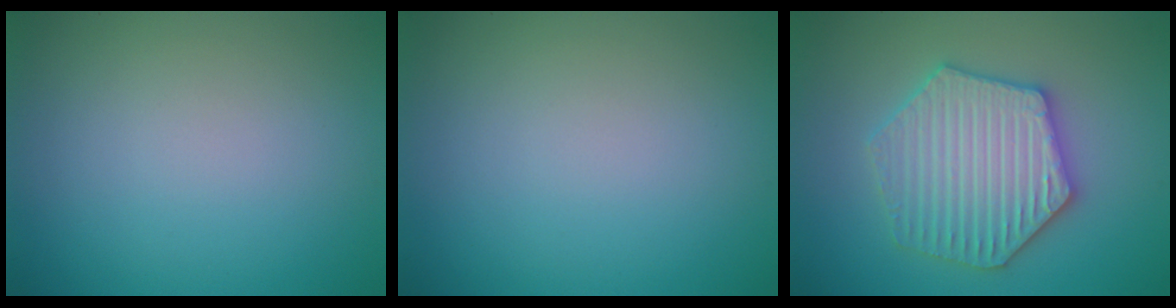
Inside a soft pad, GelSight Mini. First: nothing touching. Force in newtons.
{"total": 0.0}
{"total": 6.3, "press": 6.2, "slide": 1.0}